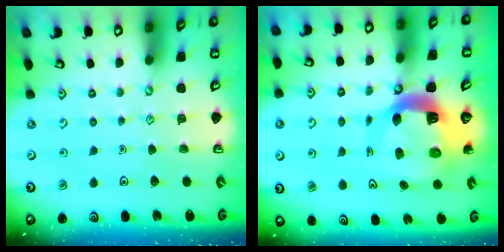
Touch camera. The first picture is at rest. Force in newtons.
{"total": 10.6, "press": 10.5, "slide": 1.3}